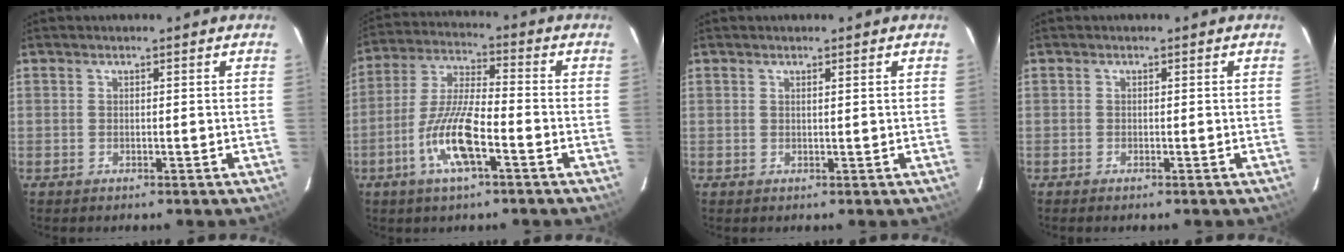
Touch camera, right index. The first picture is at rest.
{"total": 11.0, "force": [-4.5, 2.0, 9.8], "torque": [-0.201, -0.003, -0.086]}
{"total": 0.6, "force": [0.3, -0.1, 0.5], "torque": [-0.012, 0.002, 0.006]}
{"total": 0.9, "force": [-0.7, 0.1, 0.6], "torque": [-0.015, -0.002, -0.010]}